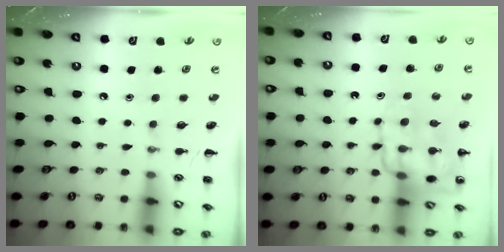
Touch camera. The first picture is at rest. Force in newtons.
{"total": 13.9, "press": 13.6, "slide": 3.1}